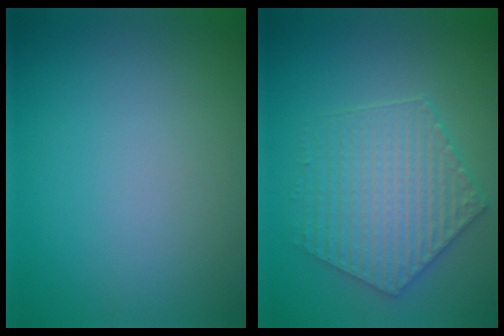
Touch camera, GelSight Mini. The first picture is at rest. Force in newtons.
{"total": 4.5, "press": 4.1, "slide": 2.0}